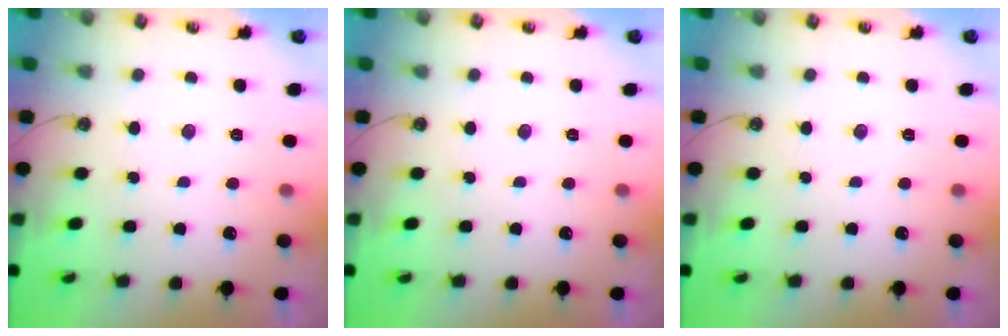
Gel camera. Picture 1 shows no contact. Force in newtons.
{"total": 0.0}
{"total": 0.0}